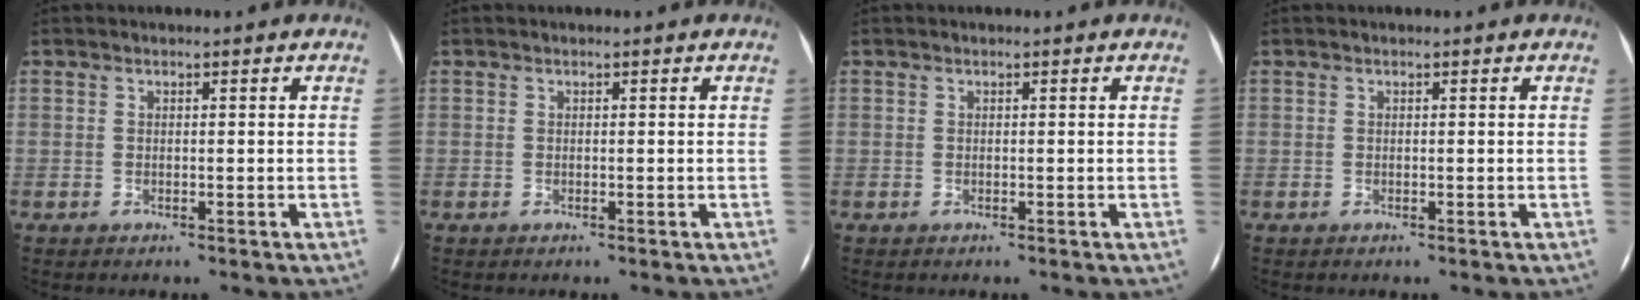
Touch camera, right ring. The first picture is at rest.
{"total": 0.0}
{"total": 0.0}
{"total": 0.0}